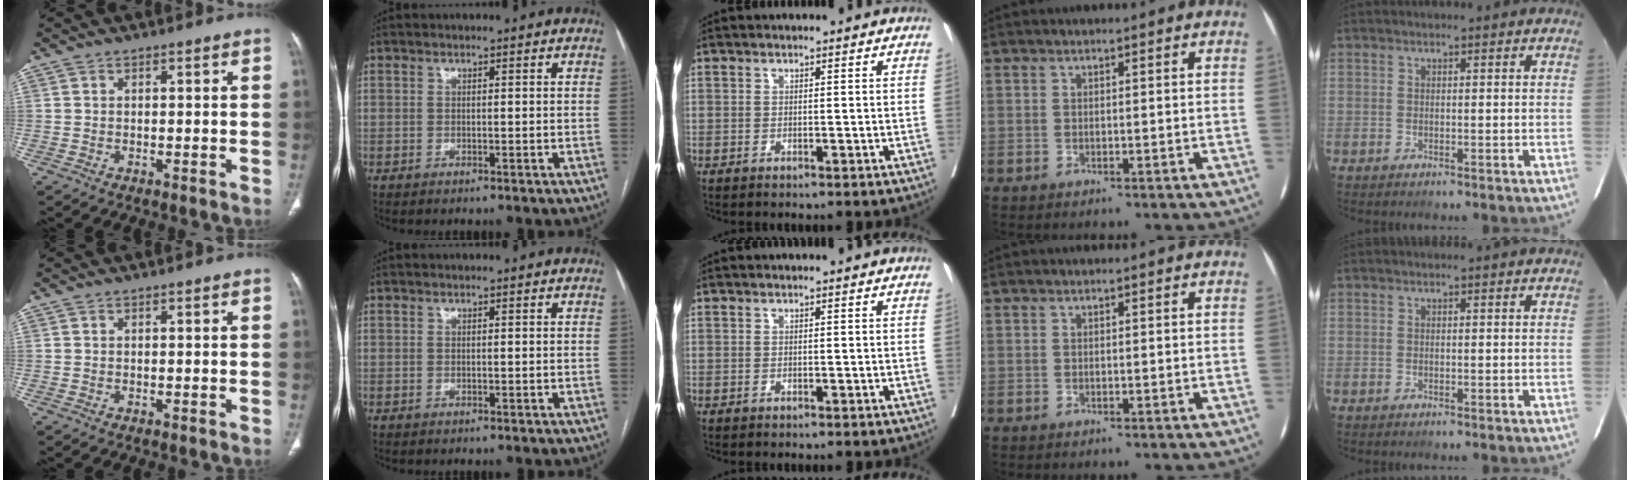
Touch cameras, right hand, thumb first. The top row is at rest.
{}